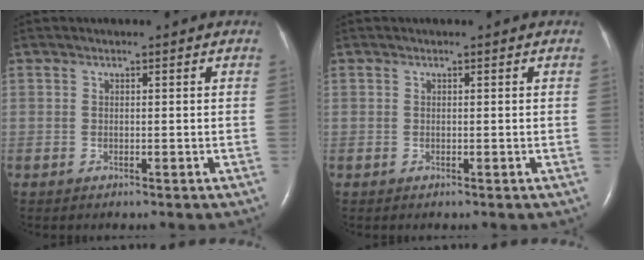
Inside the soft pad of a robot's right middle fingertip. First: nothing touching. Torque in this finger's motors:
{"motor_torque": [0.00, 0.01, 0.00, 0.00]}